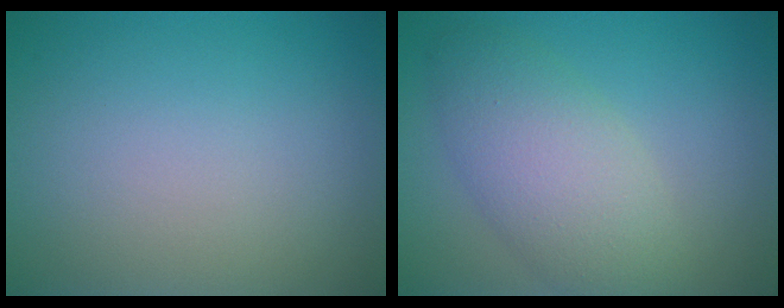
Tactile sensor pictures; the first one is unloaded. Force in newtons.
{"total": 5.4, "press": 5.4, "slide": 0.3}